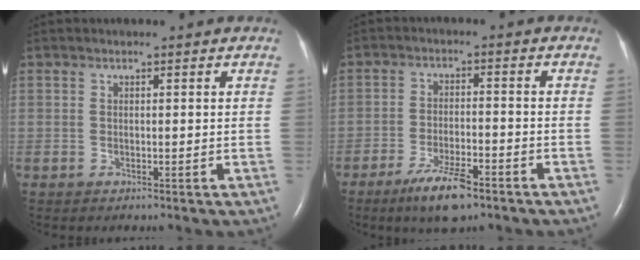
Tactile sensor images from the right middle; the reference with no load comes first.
{"total": 7.3, "force": [-5.0, 1.6, 5.1], "torque": [-0.102, -0.010, -0.084]}